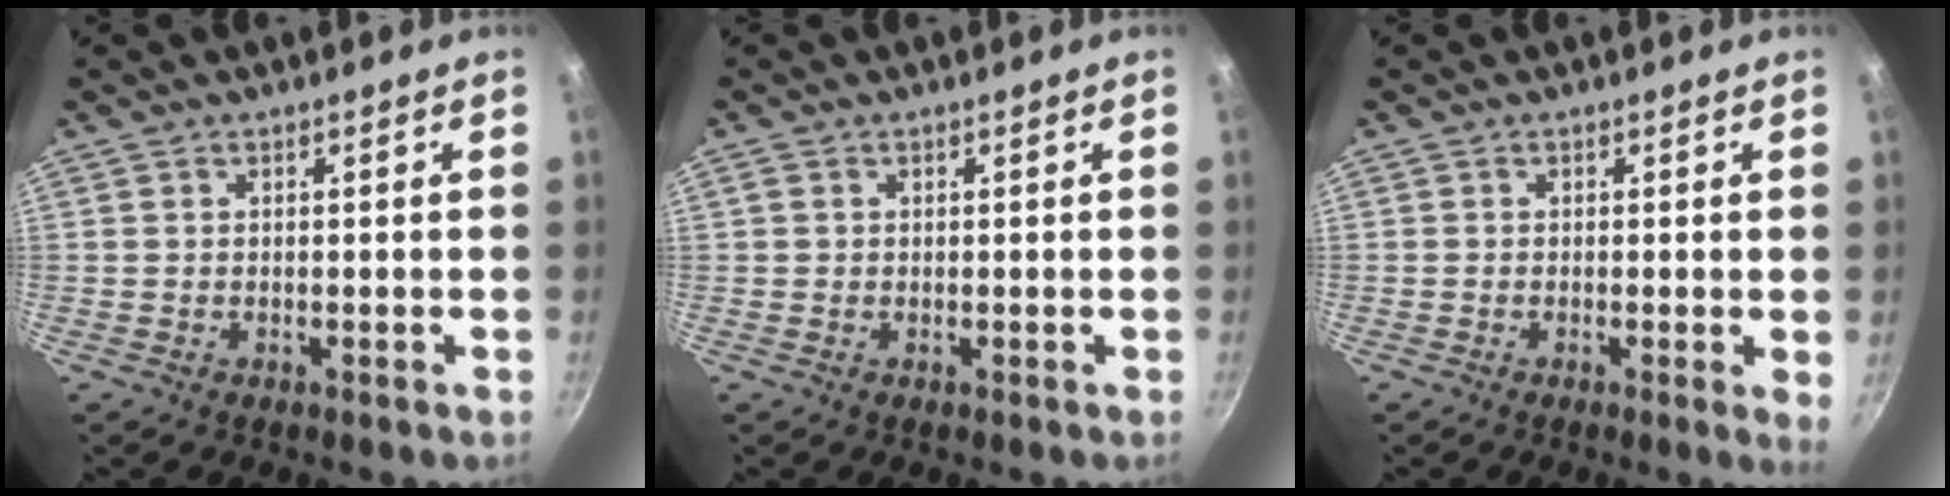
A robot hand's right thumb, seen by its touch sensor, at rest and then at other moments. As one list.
[{"total": 0.8, "force": [0.2, 0.8, 0.2], "torque": [-0.002, 0.002, 0.001]}, {"total": 2.2, "force": [0.0, 0.4, 2.2], "torque": [-0.029, -0.007, -0.004]}]